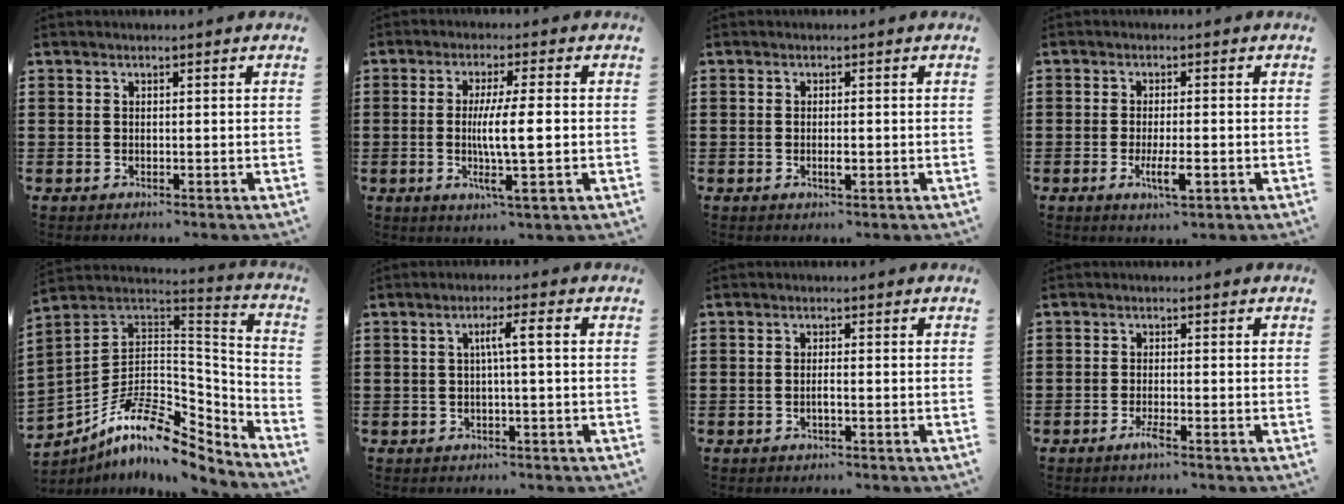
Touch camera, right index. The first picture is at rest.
{"total": 8.2, "force": [-0.7, 0.8, 8.2], "torque": [-0.148, -0.008, -0.017]}
{"total": 1.6, "force": [-0.4, 0.4, 1.5], "torque": [-0.028, -0.002, -0.006]}
{"total": 4.7, "force": [-1.6, 1.2, 4.2], "torque": [-0.081, -0.007, -0.030]}
{"total": 11.3, "force": [-6.9, 5.1, 7.4], "torque": [-0.150, 0.001, -0.133]}
{"total": 3.5, "force": [0.0, -0.1, 3.5], "torque": [-0.063, 0.000, -0.004]}
{"total": 1.2, "force": [-0.4, 0.0, 1.1], "torque": [-0.021, -0.003, -0.008]}
{"total": 2.0, "force": [-1.2, 0.2, 1.5], "torque": [-0.033, -0.006, -0.024]}